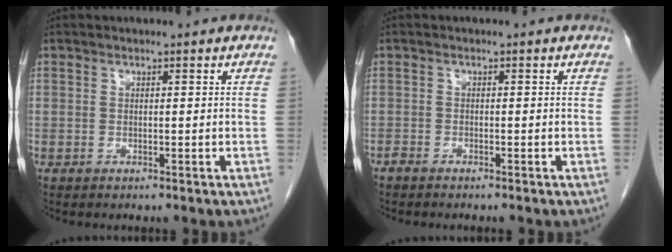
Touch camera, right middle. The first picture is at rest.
{"total": 1.1, "force": [-1.1, 0.1, 0.3], "torque": [-0.009, -0.001, -0.020]}